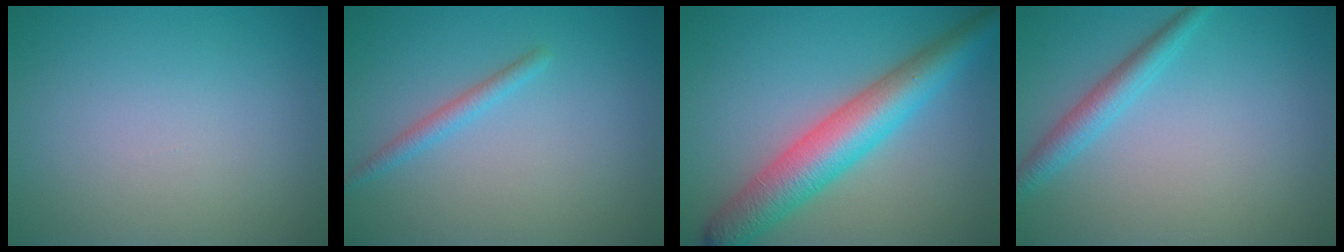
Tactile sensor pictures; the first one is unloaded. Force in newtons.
{"total": 1.5, "press": 1.5, "slide": 0.1}
{"total": 7.2, "press": 7.2, "slide": 0.1}
{"total": 2.6, "press": 2.5, "slide": 0.1}